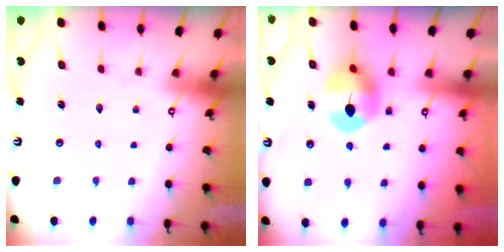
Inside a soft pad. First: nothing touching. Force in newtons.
{"total": 8.5, "press": 8.5, "slide": 0.2}